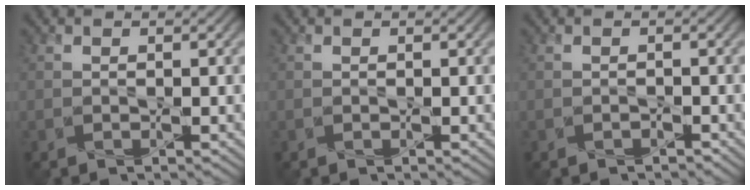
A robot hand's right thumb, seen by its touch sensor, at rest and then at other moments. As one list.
[{"total": 0.0}, {"total": 0.6, "force": [-0.6, 0.1, 0.0], "torque": [-0.001, 0.000, -0.007]}]